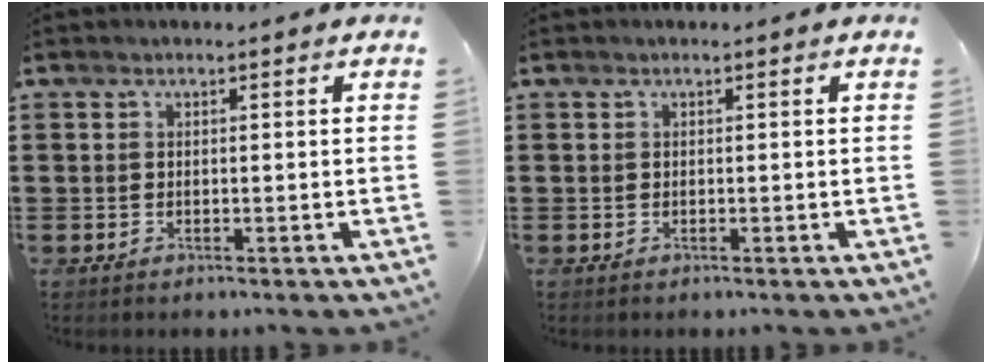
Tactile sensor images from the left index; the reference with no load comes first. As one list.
[{"total": 0.0}]